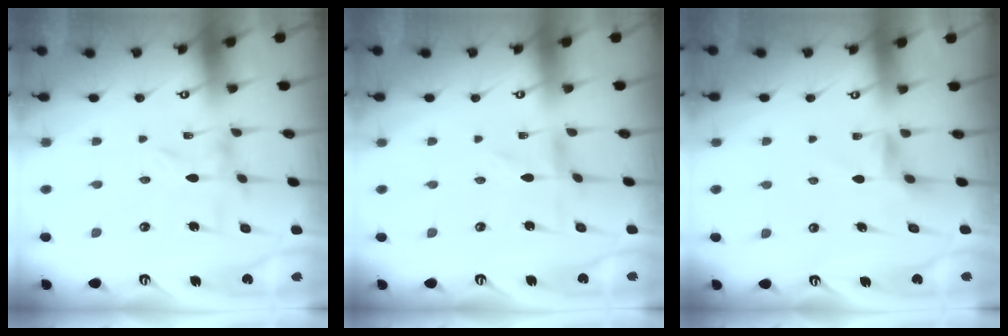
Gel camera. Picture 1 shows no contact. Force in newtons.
{"total": 0.8, "press": 0.8, "slide": 0.2}
{"total": 3.4, "press": 3.3, "slide": 0.5}